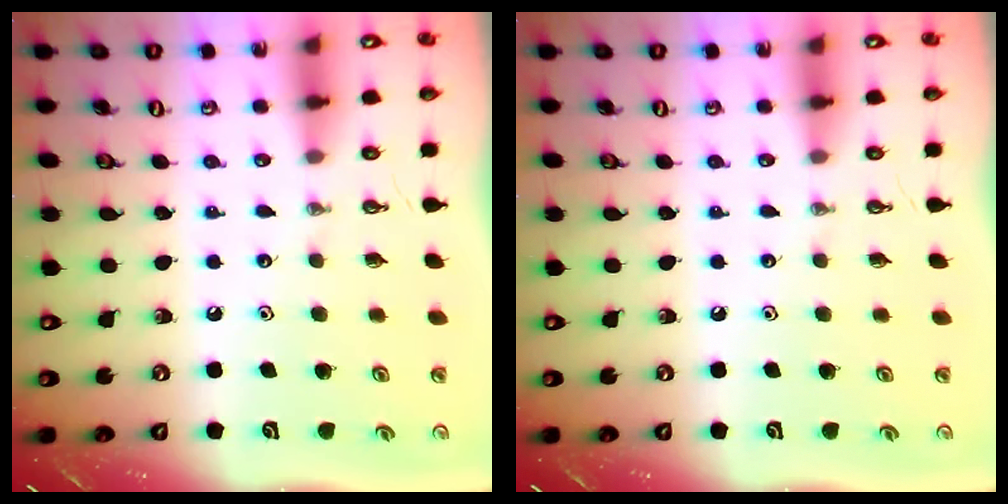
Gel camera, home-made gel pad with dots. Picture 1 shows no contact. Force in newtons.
{"total": 0.0}